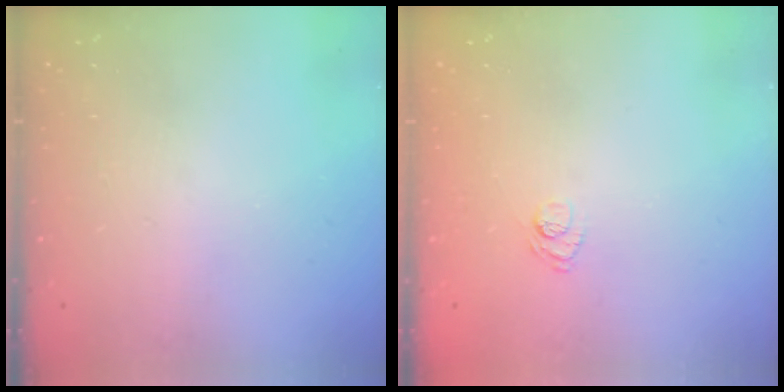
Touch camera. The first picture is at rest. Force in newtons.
{"total": 6.6, "press": 6.5, "slide": 1.4}